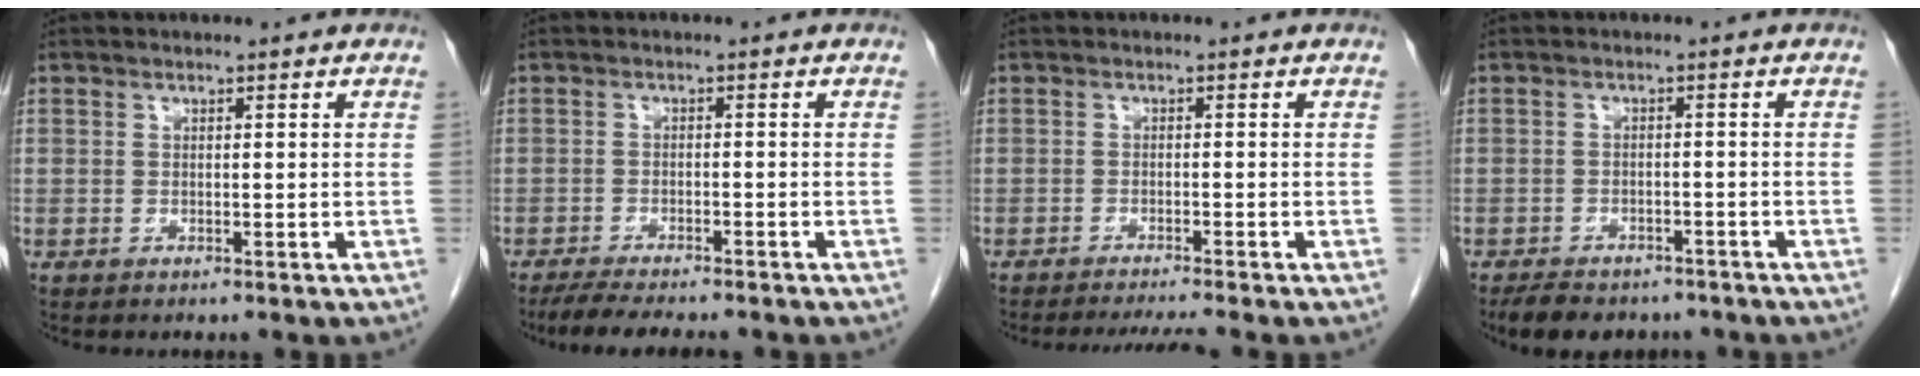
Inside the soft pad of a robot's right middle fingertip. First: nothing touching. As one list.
[{"total": 8.0, "force": [-6.9, 1.1, 3.9], "torque": [-0.057, -0.016, -0.107]}, {"total": 4.8, "force": [-4.3, -1.0, 1.8], "torque": [-0.022, -0.013, -0.068]}, {"total": 8.7, "force": [-7.1, 3.9, 3.3], "torque": [-0.046, 0.000, -0.096]}]